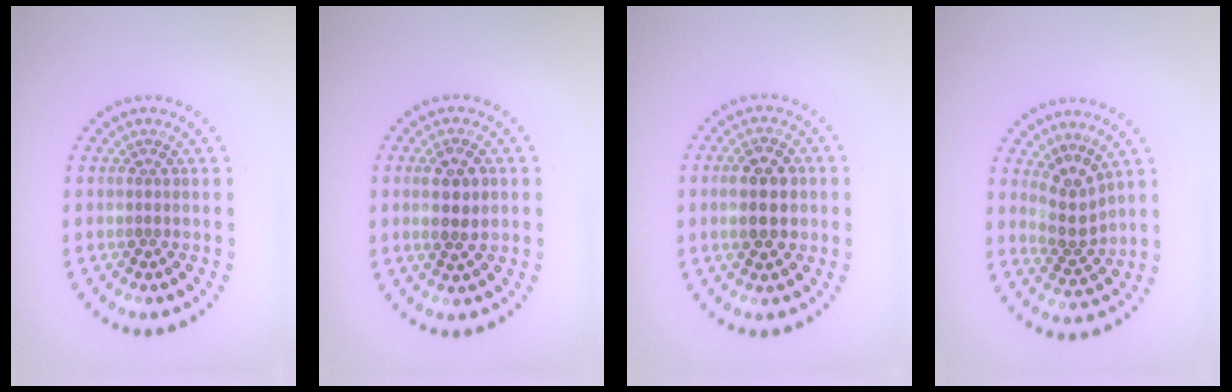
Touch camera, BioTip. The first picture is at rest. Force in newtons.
{"total": 2.8, "press": 2.8, "slide": 0.6}
{"total": 4.7, "press": 4.7, "slide": 0.2}
{"total": 2.8, "press": 2.0, "slide": 1.9}